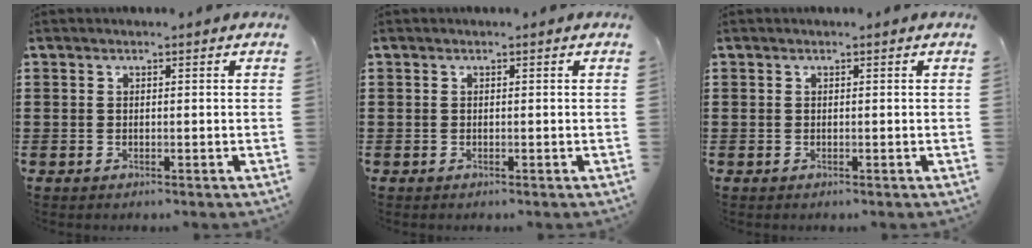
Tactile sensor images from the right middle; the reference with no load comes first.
{"total": 0.0}
{"total": 0.0}